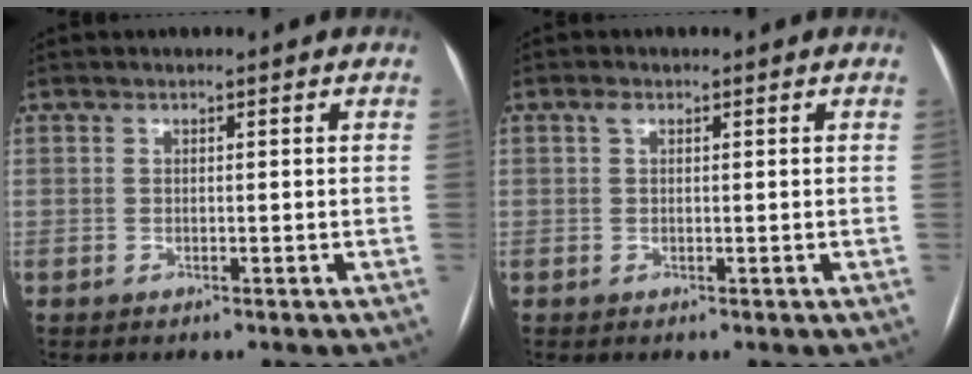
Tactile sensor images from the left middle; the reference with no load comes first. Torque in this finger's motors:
{"motor_torque": [0.15, -0.19, 0.08, 0.04]}